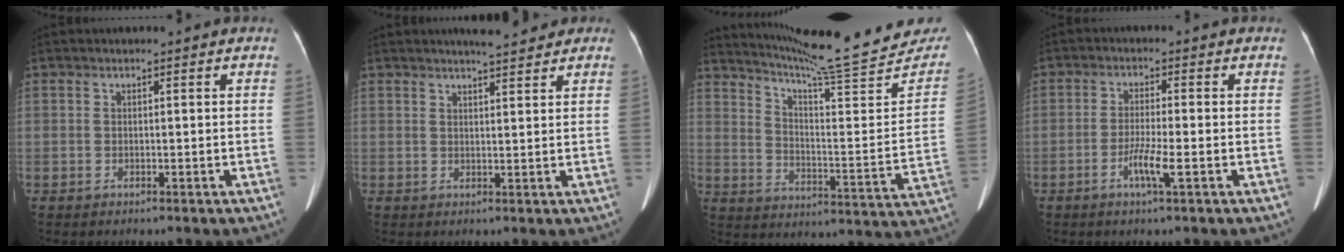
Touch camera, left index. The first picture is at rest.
{"total": 5.5, "force": [4.8, 1.3, 2.4], "torque": [-0.032, 0.010, 0.062]}
{"total": 23.5, "force": [21.8, 0.9, 8.8], "torque": [-0.136, -0.086, 0.292]}
{"total": 4.1, "force": [-1.7, -0.1, 3.7], "torque": [-0.075, -0.007, -0.033]}